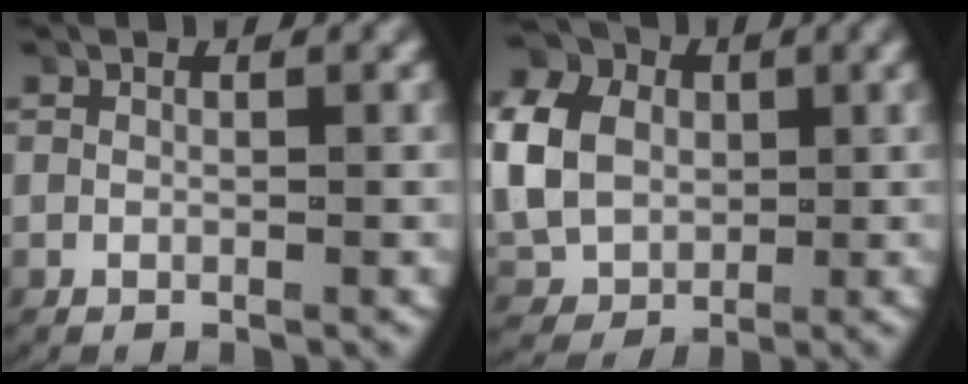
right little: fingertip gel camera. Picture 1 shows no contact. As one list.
[{"total": 8.9, "force": [0.8, 7.7, 4.4], "torque": [-0.113, -0.018, 0.018]}]